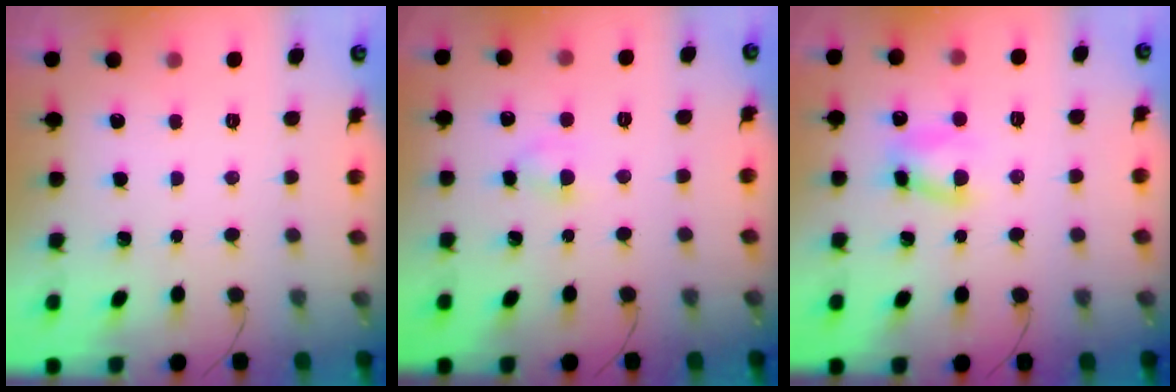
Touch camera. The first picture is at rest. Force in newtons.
{"total": 3.6, "press": 3.4, "slide": 1.0}
{"total": 6.7, "press": 6.7, "slide": 0.8}